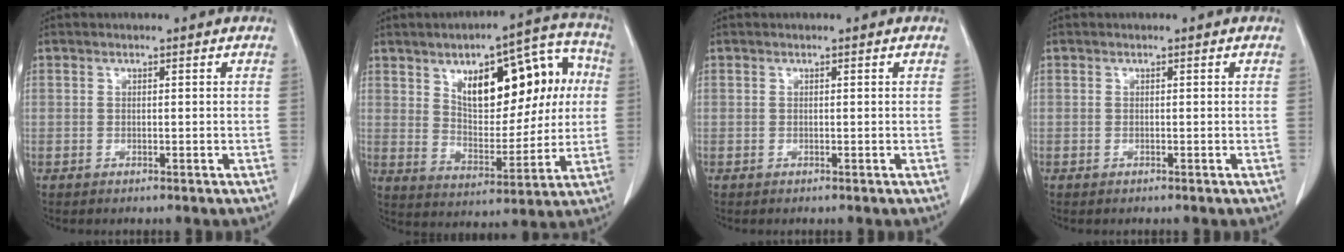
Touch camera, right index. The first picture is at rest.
{"total": 16.8, "force": [4.8, 7.5, 14.2], "torque": [-0.185, 0.040, 0.079]}
{"total": 0.0}
{"total": 0.0}